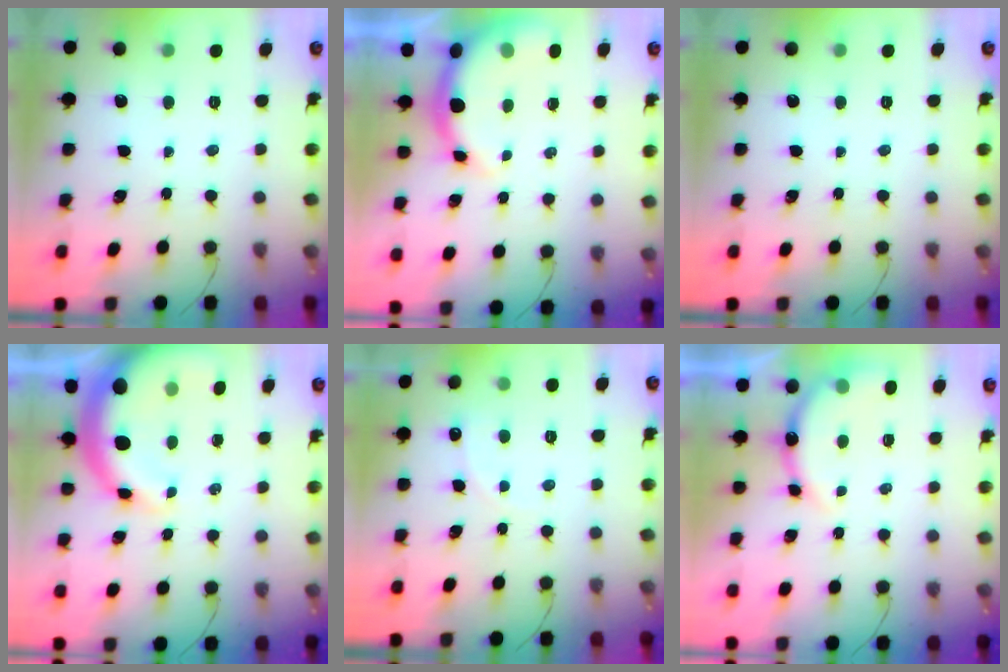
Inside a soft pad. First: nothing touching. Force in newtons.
{"total": 6.5, "press": 6.4, "slide": 1.2}
{"total": 0.0}
{"total": 8.7, "press": 8.4, "slide": 2.2}
{"total": 6.2, "press": 6.1, "slide": 1.0}
{"total": 8.5, "press": 8.5, "slide": 0.8}